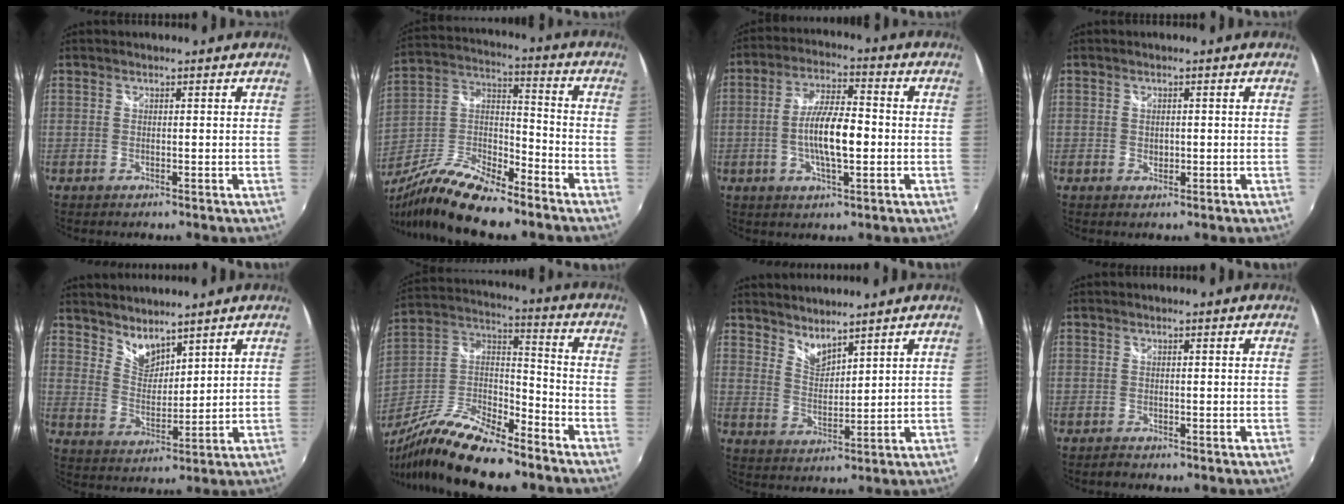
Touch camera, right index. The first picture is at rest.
{"total": 16.5, "force": [-11.6, 4.4, 10.8], "torque": [-0.231, -0.011, -0.221]}
{"total": 10.2, "force": [-1.6, 3.0, 9.6], "torque": [-0.183, 0.003, -0.028]}
{"total": 1.4, "force": [0.1, 1.1, 0.9], "torque": [-0.013, 0.000, 0.001]}
{"total": 6.1, "force": [5.4, 2.2, 2.0], "torque": [-0.023, -0.002, 0.101]}
{"total": 20.7, "force": [-15.2, 5.5, 12.9], "torque": [-0.264, -0.015, -0.276]}
{"total": 4.9, "force": [4.5, 1.1, 1.6], "torque": [-0.021, -0.005, 0.083]}
{"total": 1.1, "force": [-0.9, 0.6, 0.1], "torque": [-0.003, 0.000, -0.016]}